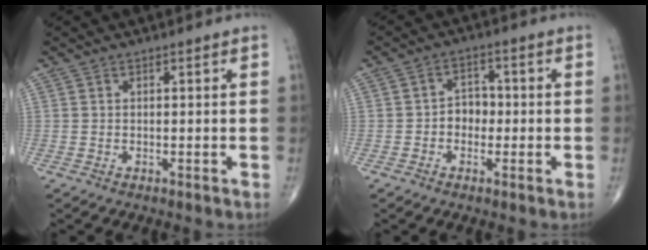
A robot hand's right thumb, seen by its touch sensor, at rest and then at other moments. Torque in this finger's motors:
{"motor_torque": [0.07, 0.09, 0.28, -0.25, 0.01]}